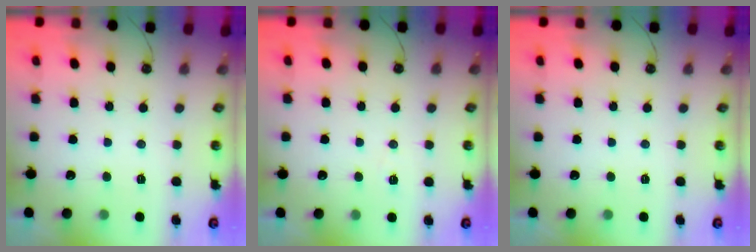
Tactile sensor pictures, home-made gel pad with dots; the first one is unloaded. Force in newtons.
{"total": 5.6, "press": 3.4, "slide": 4.5}
{"total": 0.0}